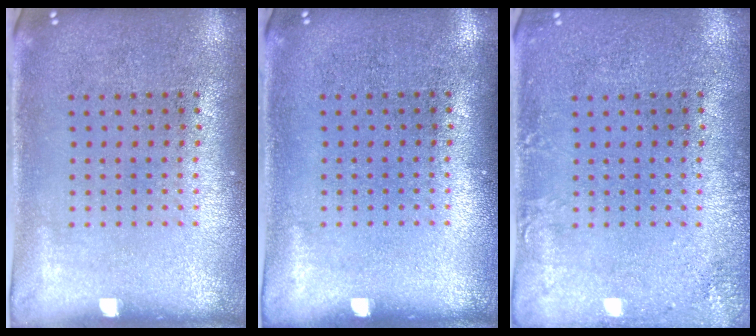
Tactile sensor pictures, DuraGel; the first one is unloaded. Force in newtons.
{"total": 0.0}
{"total": 1.6, "press": 1.6, "slide": 0.1}